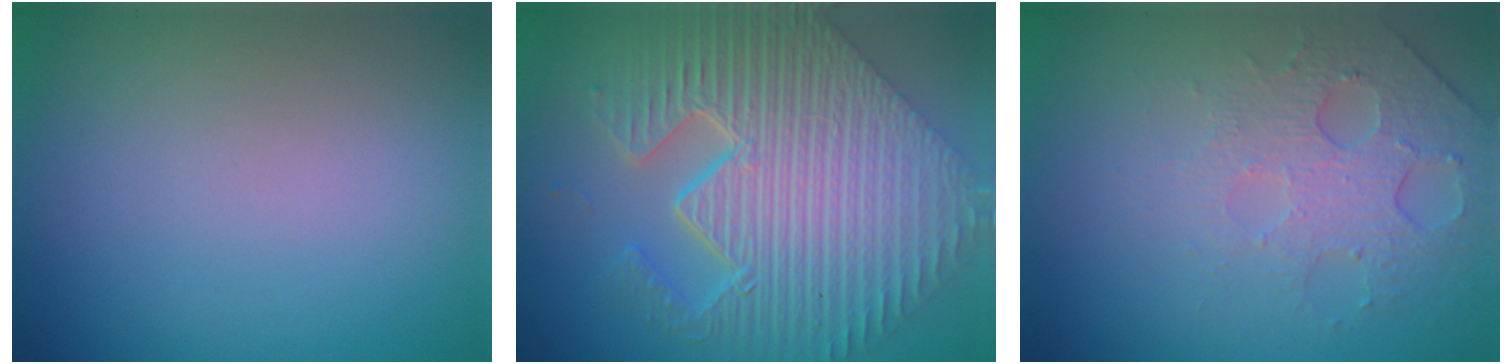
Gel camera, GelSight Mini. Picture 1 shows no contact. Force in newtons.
{"total": 11.6, "press": 7.8, "slide": 8.5}
{"total": 4.7, "press": 3.2, "slide": 3.5}